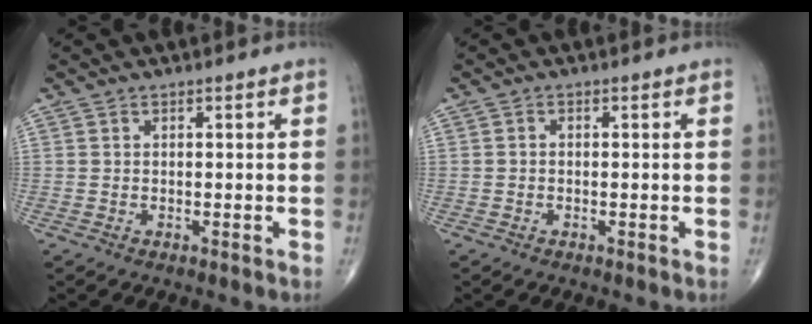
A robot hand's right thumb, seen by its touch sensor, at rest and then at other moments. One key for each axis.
{"total": 0.5, "fx": -0.2, "fy": 0.4, "fz": 0.3, "tx": -0.004, "ty": 0.001, "tz": -0.008}